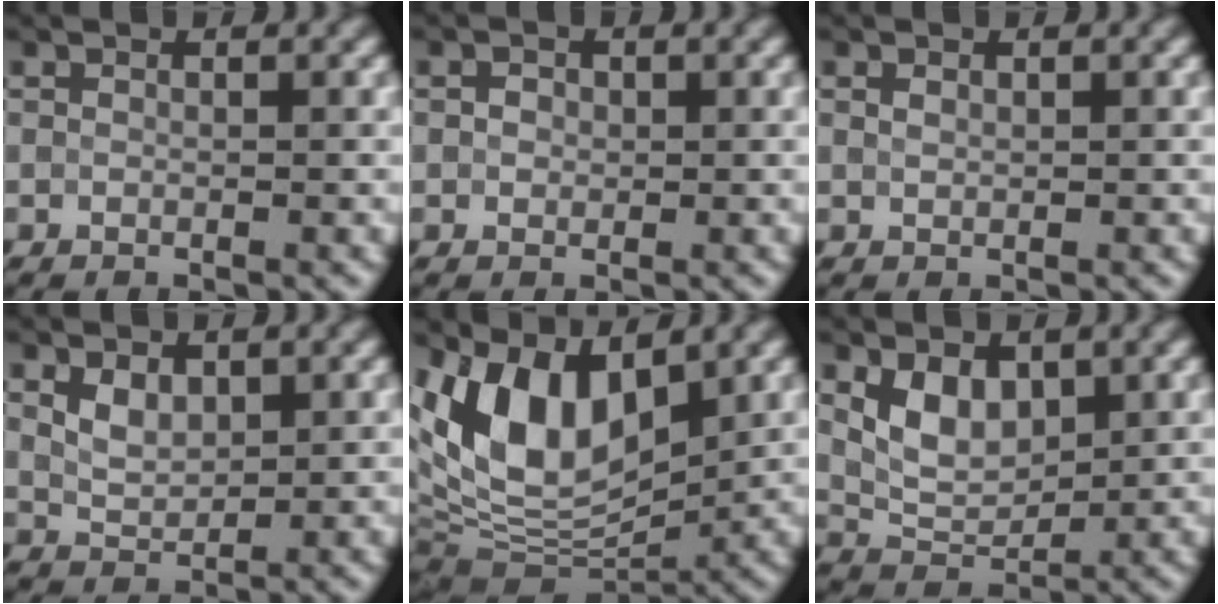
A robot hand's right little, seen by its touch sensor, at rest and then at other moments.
{"total": 1.1, "force": [0.2, 0.9, 0.6], "torque": [-0.007, 0.006, -0.002]}
{"total": 0.7, "force": [0.4, 0.4, 0.4], "torque": [-0.012, 0.003, 0.007]}
{"total": 2.2, "force": [1.1, 1.3, 1.4], "torque": [-0.033, 0.002, 0.024]}
{"total": 10.5, "force": [3.0, 5.6, 8.3], "torque": [-0.154, 0.006, 0.046]}
{"total": 3.9, "force": [1.5, 2.4, 2.7], "torque": [-0.057, -0.002, 0.032]}